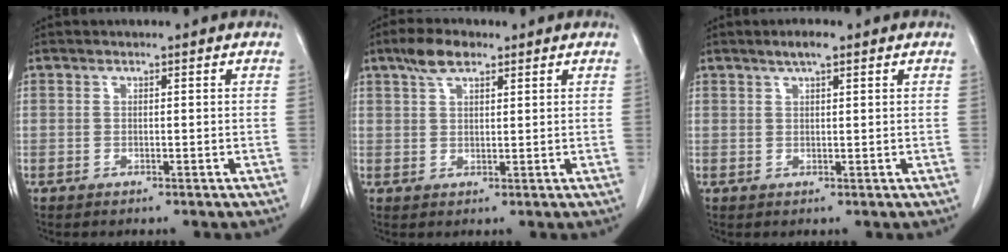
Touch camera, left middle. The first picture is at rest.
{"total": 5.5, "force": [3.7, 2.1, 3.5], "torque": [-0.073, 0.012, 0.069]}
{"total": 2.3, "force": [1.6, 0.3, 1.7], "torque": [-0.036, 0.005, 0.027]}